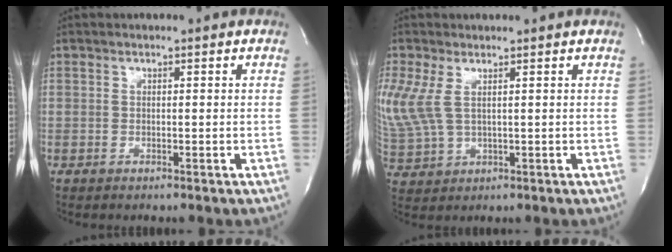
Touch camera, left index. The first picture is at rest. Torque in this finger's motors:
{"motor_torque": [1.20, 0.87, 0.14, 0.08]}